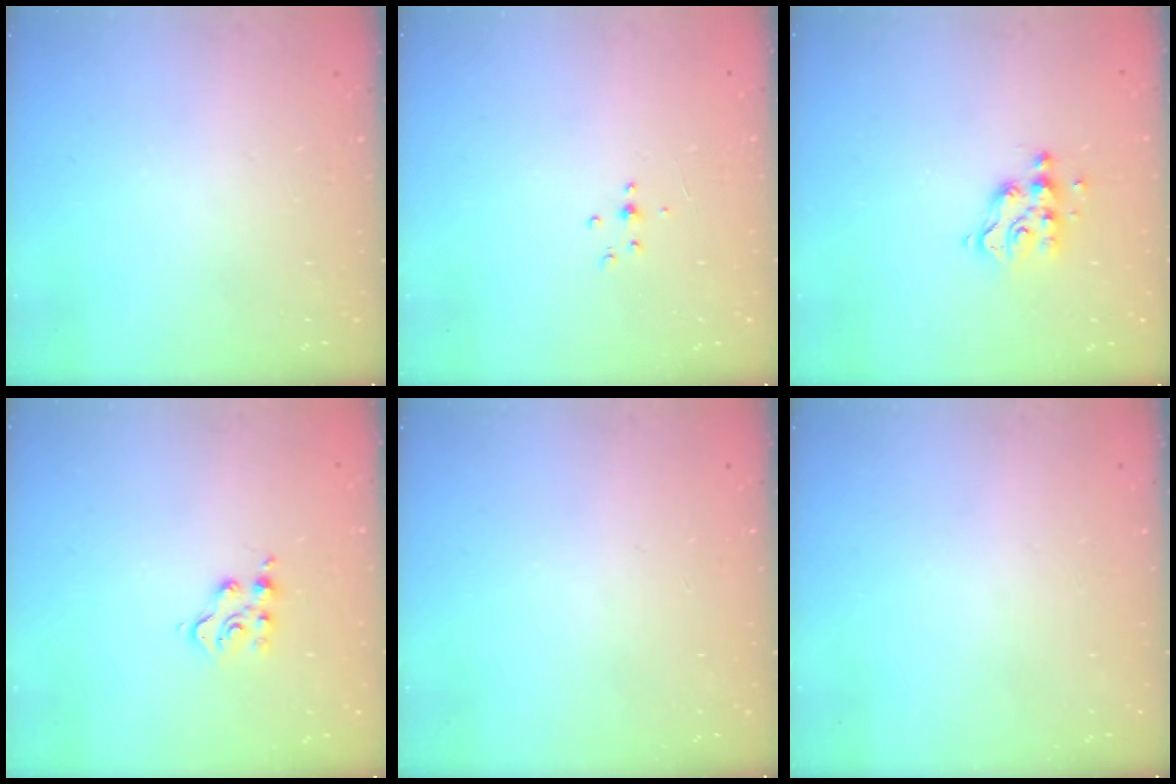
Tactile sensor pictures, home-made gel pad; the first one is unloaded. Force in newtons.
{"total": 3.7, "press": 3.6, "slide": 1.0}
{"total": 7.9, "press": 7.9, "slide": 0.4}
{"total": 4.9, "press": 4.8, "slide": 0.5}
{"total": 0.0}
{"total": 0.0}